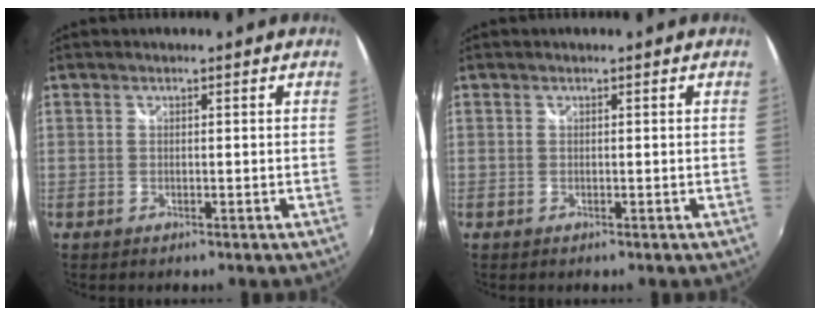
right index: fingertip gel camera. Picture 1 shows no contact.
{"total": 0.0}